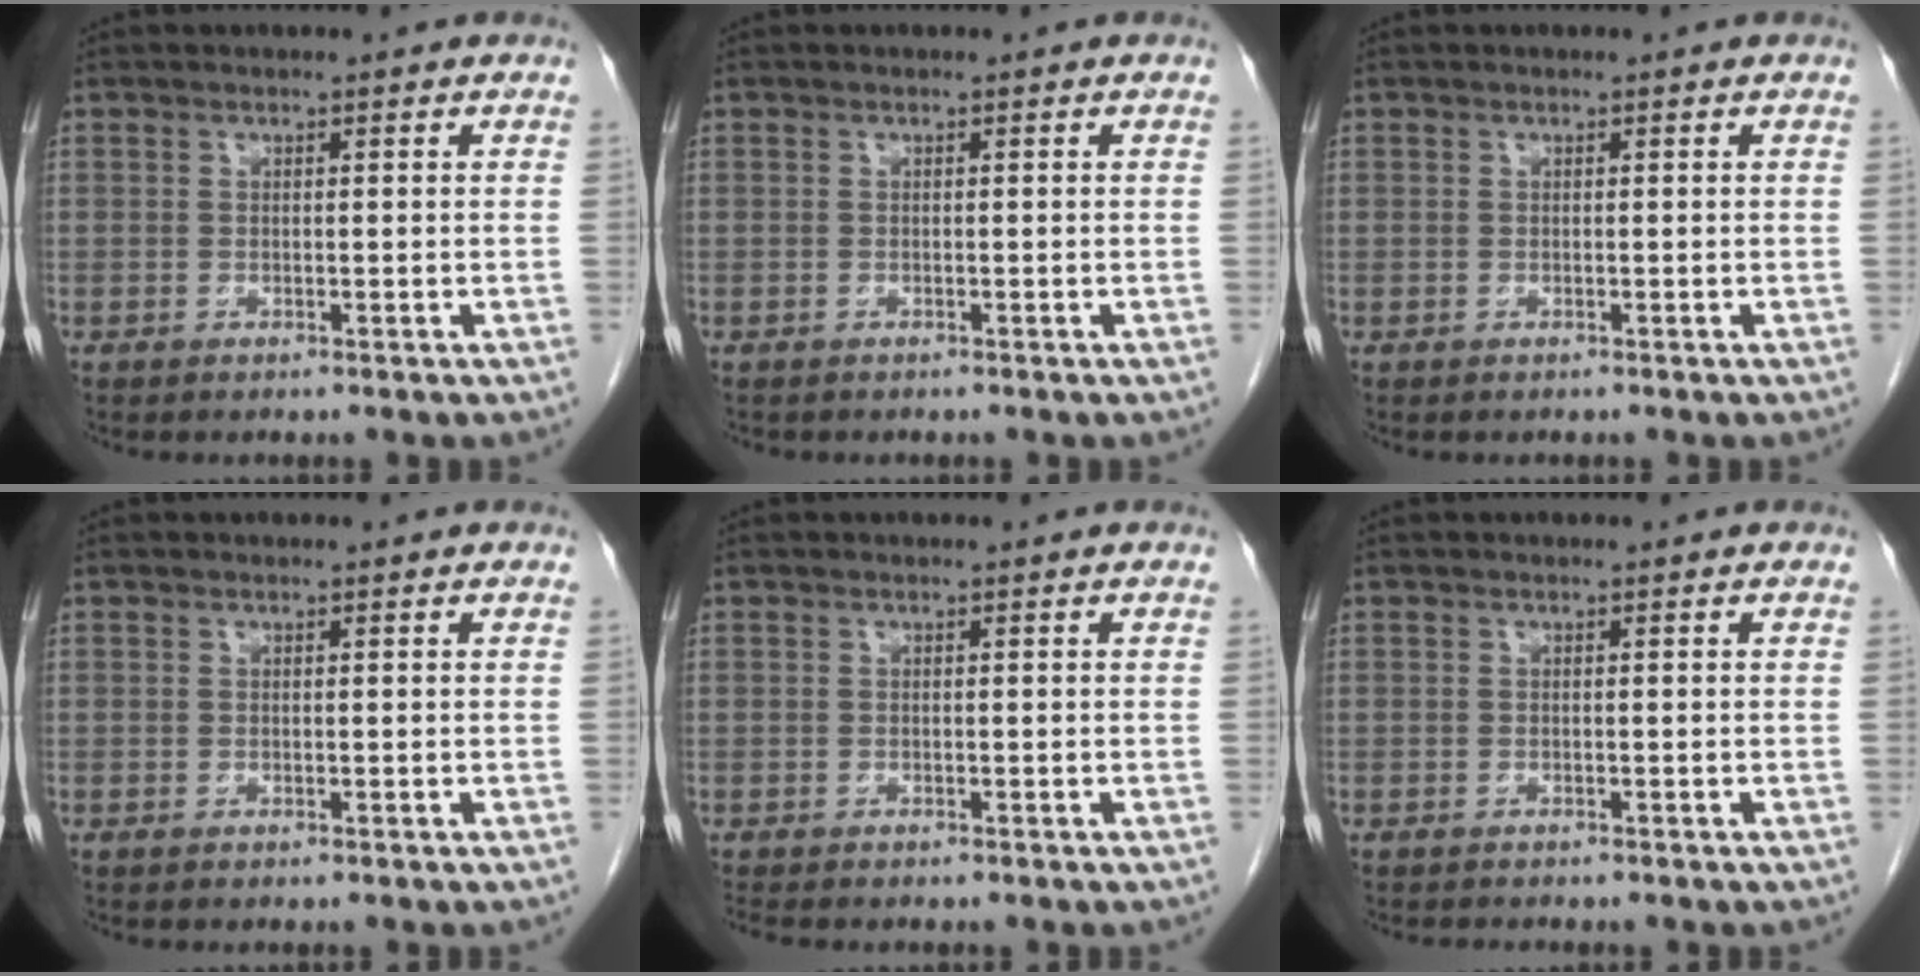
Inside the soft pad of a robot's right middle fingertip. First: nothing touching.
{"total": 0.0}
{"total": 0.0}
{"total": 0.0}
{"total": 2.2, "force": [-1.9, 0.4, 0.9], "torque": [-0.018, -0.006, -0.027]}
{"total": 0.7, "force": [-0.7, 0.0, 0.1], "torque": [-0.006, -0.003, -0.009]}